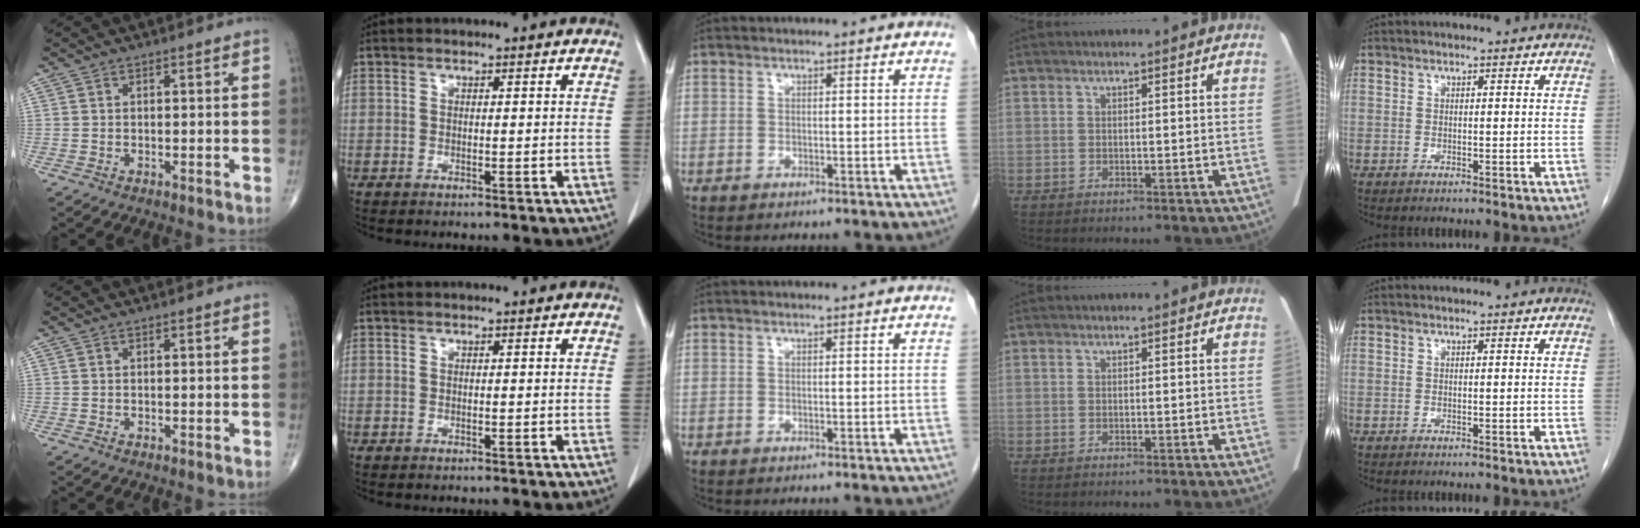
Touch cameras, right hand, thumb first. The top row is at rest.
{}